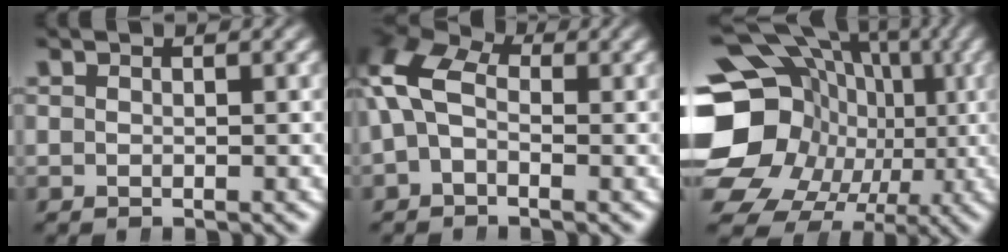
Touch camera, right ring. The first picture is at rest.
{"total": 6.8, "force": [1.1, 5.4, 3.9], "torque": [-0.093, 0.011, 0.002]}
{"total": 20.5, "force": [-1.2, 17.4, 10.7], "torque": [-0.209, -0.057, -0.014]}